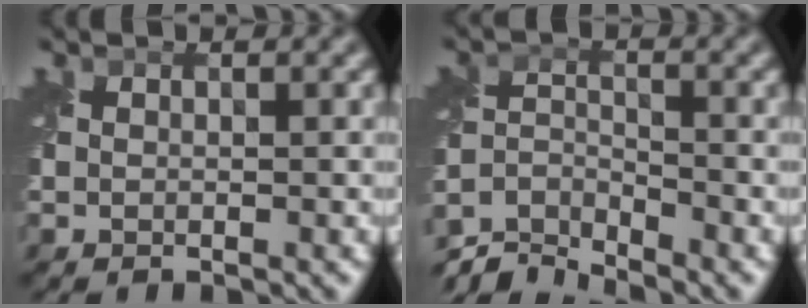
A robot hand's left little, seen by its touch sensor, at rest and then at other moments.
{"total": 5.1, "force": [-4.8, 1.1, 1.3], "torque": [-0.020, -0.008, -0.099]}